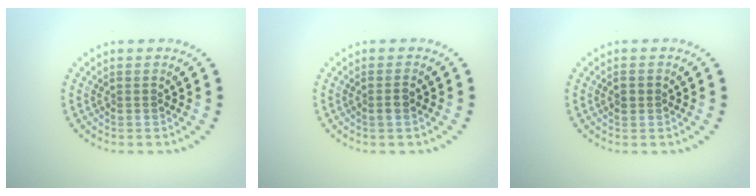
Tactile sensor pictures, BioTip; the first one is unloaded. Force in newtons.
{"total": 1.0, "press": 0.8, "slide": 0.5}
{"total": 1.3, "press": 1.3, "slide": 0.2}